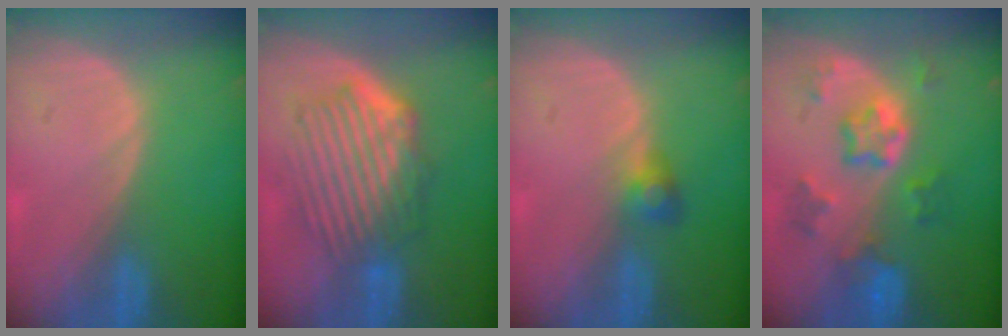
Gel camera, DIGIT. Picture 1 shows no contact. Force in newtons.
{"total": 9.4, "press": 8.3, "slide": 4.6}
{"total": 2.5, "press": 2.5, "slide": 0.5}
{"total": 7.5, "press": 6.6, "slide": 3.6}